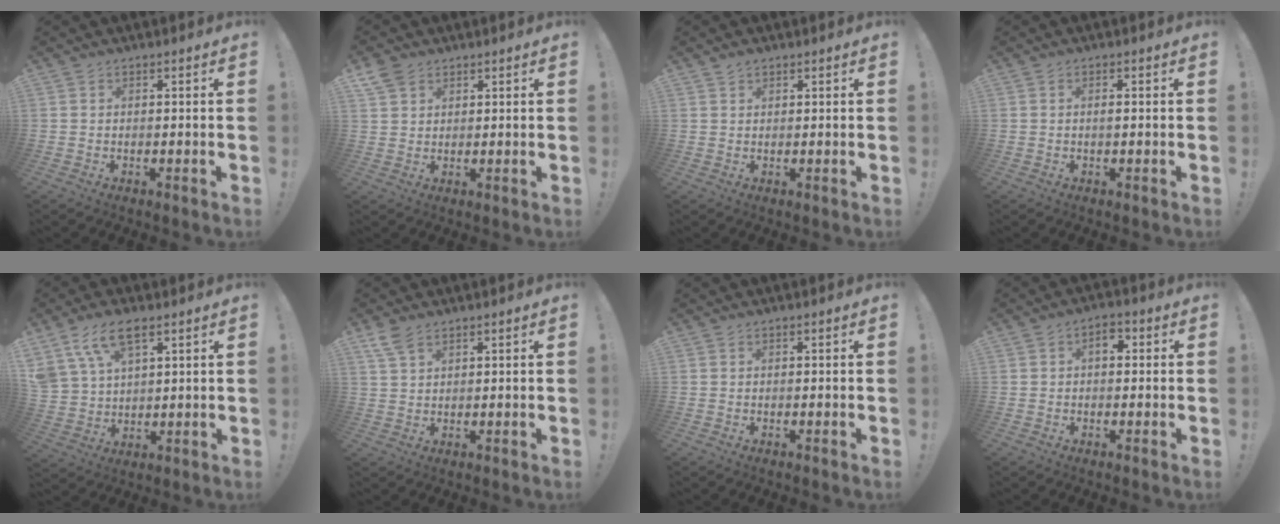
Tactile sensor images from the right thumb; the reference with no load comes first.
{"total": 4.8, "force": [3.2, 3.1, 1.7], "torque": [-0.034, -0.009, 0.061]}
{"total": 1.2, "force": [1.0, 0.5, 0.3], "torque": [-0.005, -0.003, 0.019]}
{"total": 0.8, "force": [-0.1, 0.1, 0.8], "torque": [-0.007, -0.003, -0.004]}
{"total": 10.8, "force": [6.2, 5.7, 6.7], "torque": [-0.133, -0.020, 0.122]}
{"total": 4.9, "force": [3.4, 2.2, 2.7], "torque": [-0.056, -0.009, 0.067]}
{"total": 0.0}
{"total": 4.1, "force": [0.5, 2.6, 3.0], "torque": [-0.042, 0.006, 0.003]}